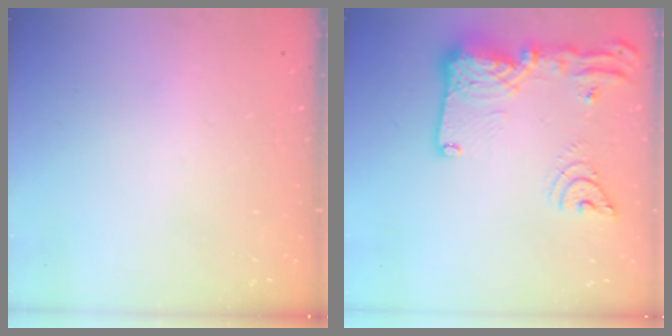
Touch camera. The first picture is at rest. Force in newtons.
{"total": 21.3, "press": 21.2, "slide": 2.4}